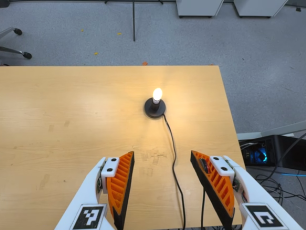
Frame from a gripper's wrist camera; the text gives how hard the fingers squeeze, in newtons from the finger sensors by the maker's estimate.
{"total": 0.0}